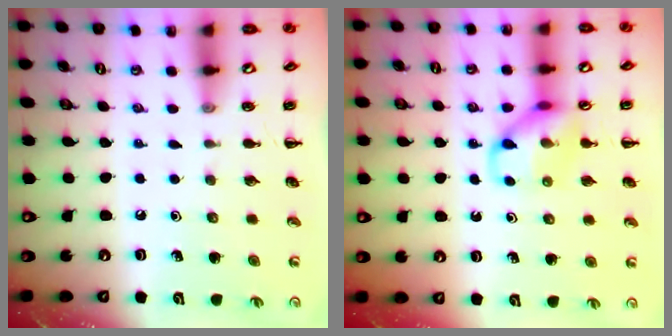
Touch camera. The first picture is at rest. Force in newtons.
{"total": 10.5, "press": 10.5, "slide": 0.7}